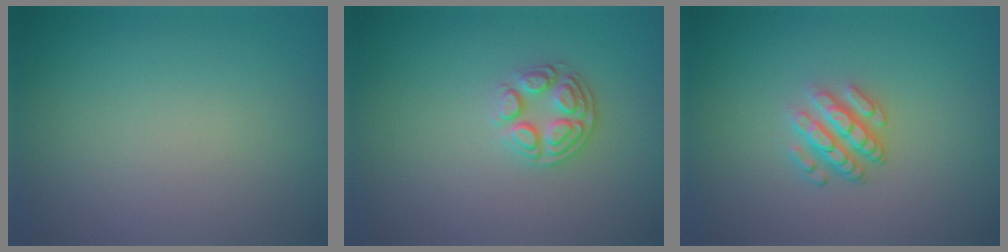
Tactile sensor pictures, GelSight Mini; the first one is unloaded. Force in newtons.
{"total": 2.8, "press": 2.6, "slide": 1.2}
{"total": 3.5, "press": 2.6, "slide": 2.3}